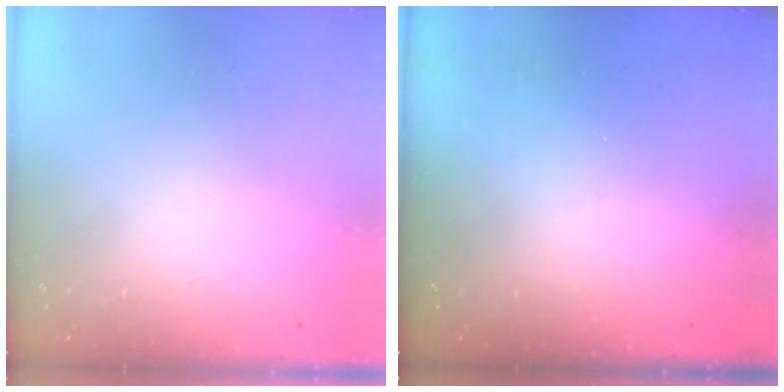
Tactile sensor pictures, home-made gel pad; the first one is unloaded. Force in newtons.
{"total": 0.0}